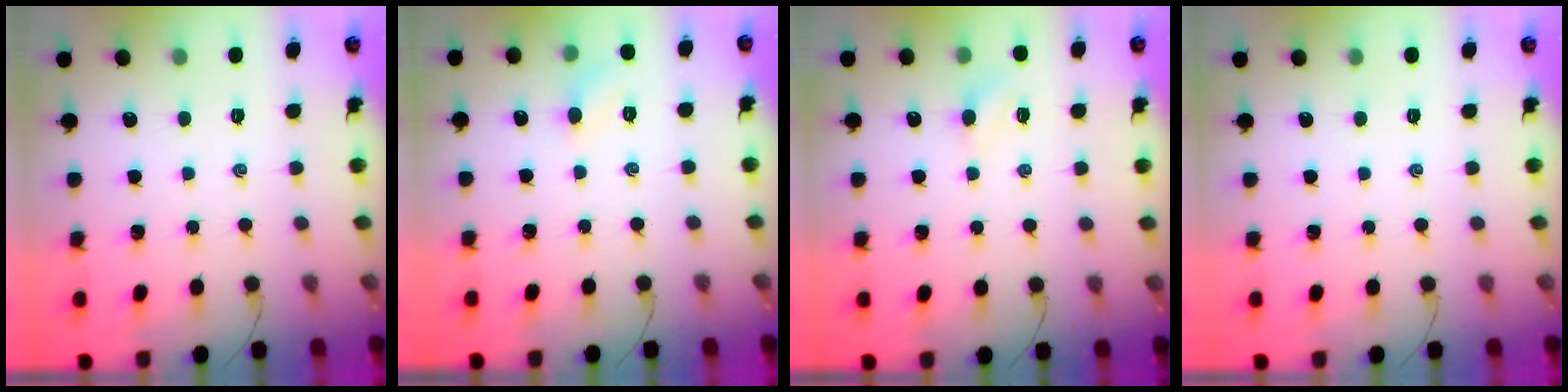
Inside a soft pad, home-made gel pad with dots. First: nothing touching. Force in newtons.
{"total": 4.2, "press": 3.9, "slide": 1.3}
{"total": 3.2, "press": 3.1, "slide": 1.0}
{"total": 0.0}